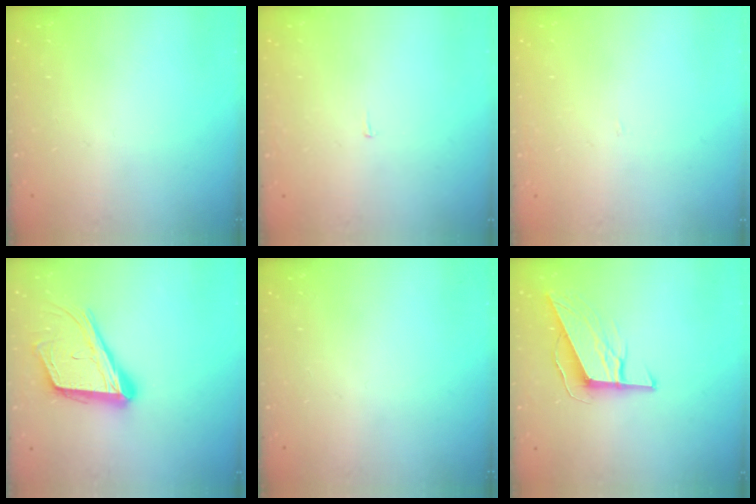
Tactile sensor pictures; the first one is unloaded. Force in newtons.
{"total": 2.2, "press": 2.2, "slide": 0.1}
{"total": 2.0, "press": 2.0, "slide": 0.1}
{"total": 18.5, "press": 18.2, "slide": 3.5}
{"total": 0.0}
{"total": 10.1, "press": 10.0, "slide": 1.6}